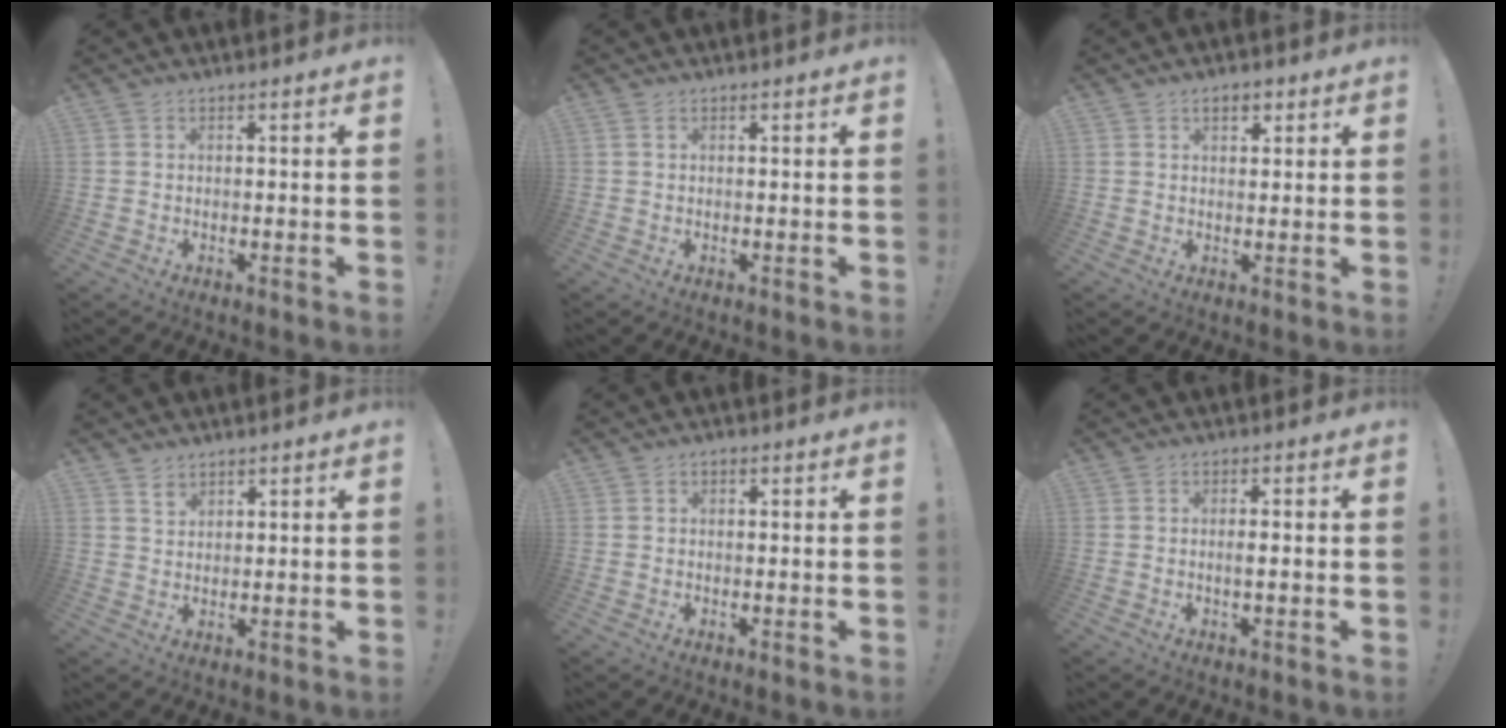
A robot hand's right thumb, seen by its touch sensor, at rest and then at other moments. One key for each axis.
{"total": 0.7, "fx": 0.4, "fy": 0.3, "fz": 0.5, "tx": -0.004, "ty": -0.002, "tz": 0.006}
{"total": 3.2, "fx": 1.6, "fy": 1.8, "fz": 2.1, "tx": -0.029, "ty": -0.001, "tz": 0.027}
{"total": 2.3, "fx": 2.0, "fy": 1.0, "fz": 0.7, "tx": -0.002, "ty": -0.016, "tz": 0.034}
{"total": 0.7, "fx": -0.1, "fy": 0.6, "fz": 0.3, "tx": -0.002, "ty": 0.001, "tz": -0.002}
{"total": 1.9, "fx": -0.4, "fy": 0.2, "fz": 1.8, "tx": -0.031, "ty": 0.000, "tz": -0.010}